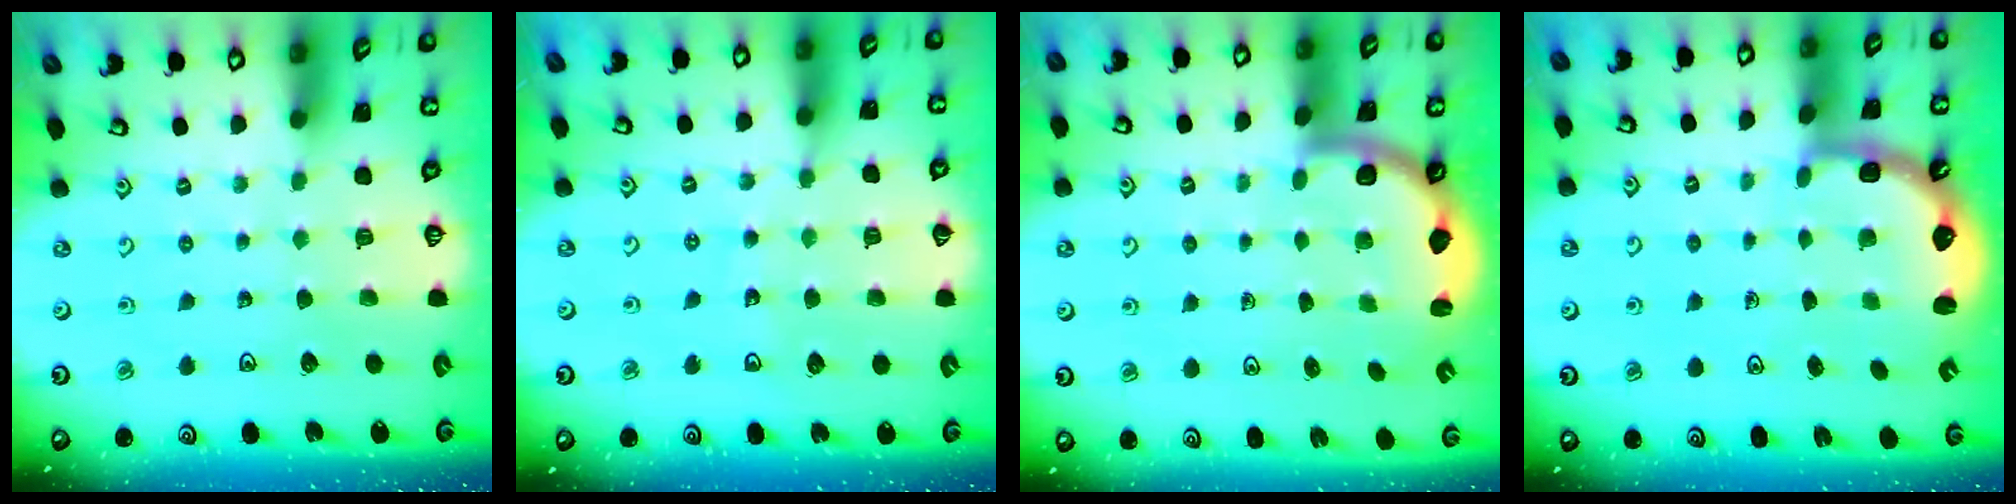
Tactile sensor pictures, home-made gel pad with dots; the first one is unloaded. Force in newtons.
{"total": 7.1, "press": 6.6, "slide": 2.6}
{"total": 2.5, "press": 2.4, "slide": 0.7}
{"total": 2.8, "press": 2.0, "slide": 2.0}